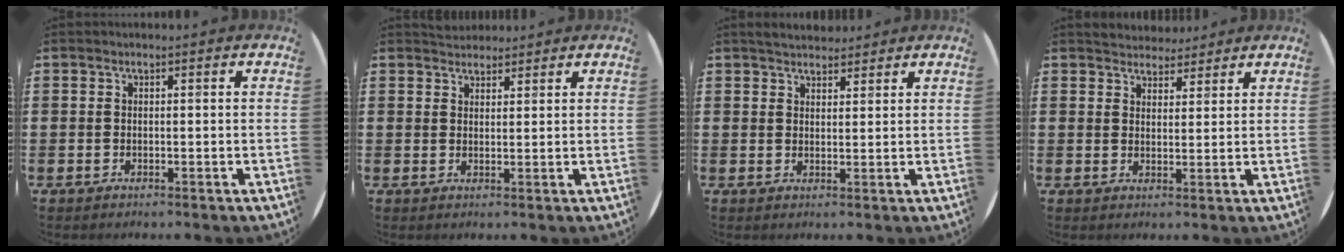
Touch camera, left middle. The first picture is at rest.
{"total": 2.3, "force": [2.2, 0.7, -0.1], "torque": [-0.002, 0.002, 0.042]}
{"total": 2.9, "force": [2.8, 0.7, 0.2], "torque": [-0.002, -0.005, 0.051]}
{"total": 3.4, "force": [3.3, 0.8, -0.1], "torque": [0.002, -0.012, 0.060]}